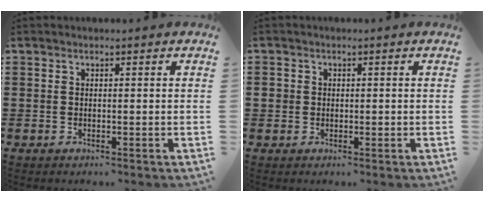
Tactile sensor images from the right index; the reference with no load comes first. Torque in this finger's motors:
{"motor_torque": [0.32, 0.34, 0.03, 0.00]}